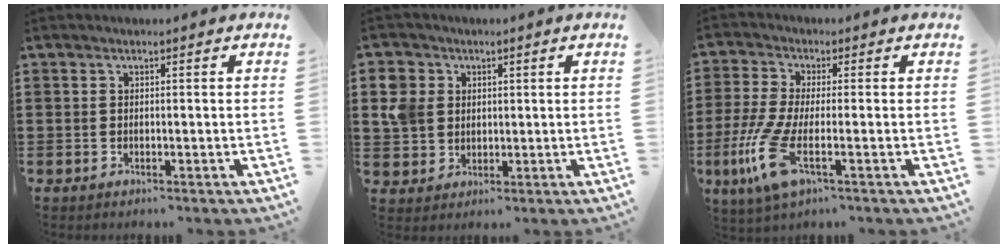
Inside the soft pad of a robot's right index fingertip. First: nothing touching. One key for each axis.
{"total": 6.0, "fx": 1.4, "fy": 5.3, "fz": 2.3, "tx": -0.075, "ty": 0.015, "tz": 0.024}
{"total": 8.4, "fx": -2.8, "fy": 2.3, "fz": 7.6, "tx": -0.192, "ty": -0.025, "tz": -0.057}